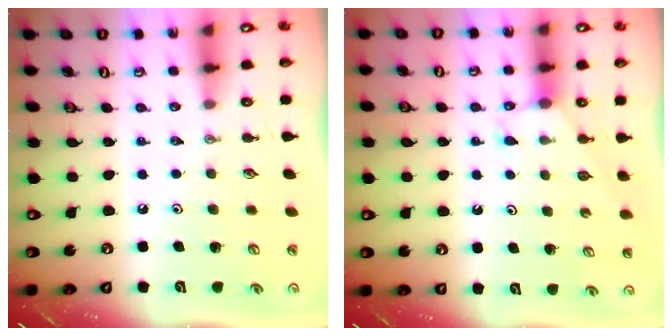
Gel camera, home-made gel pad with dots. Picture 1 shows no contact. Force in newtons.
{"total": 4.7, "press": 4.7, "slide": 0.4}